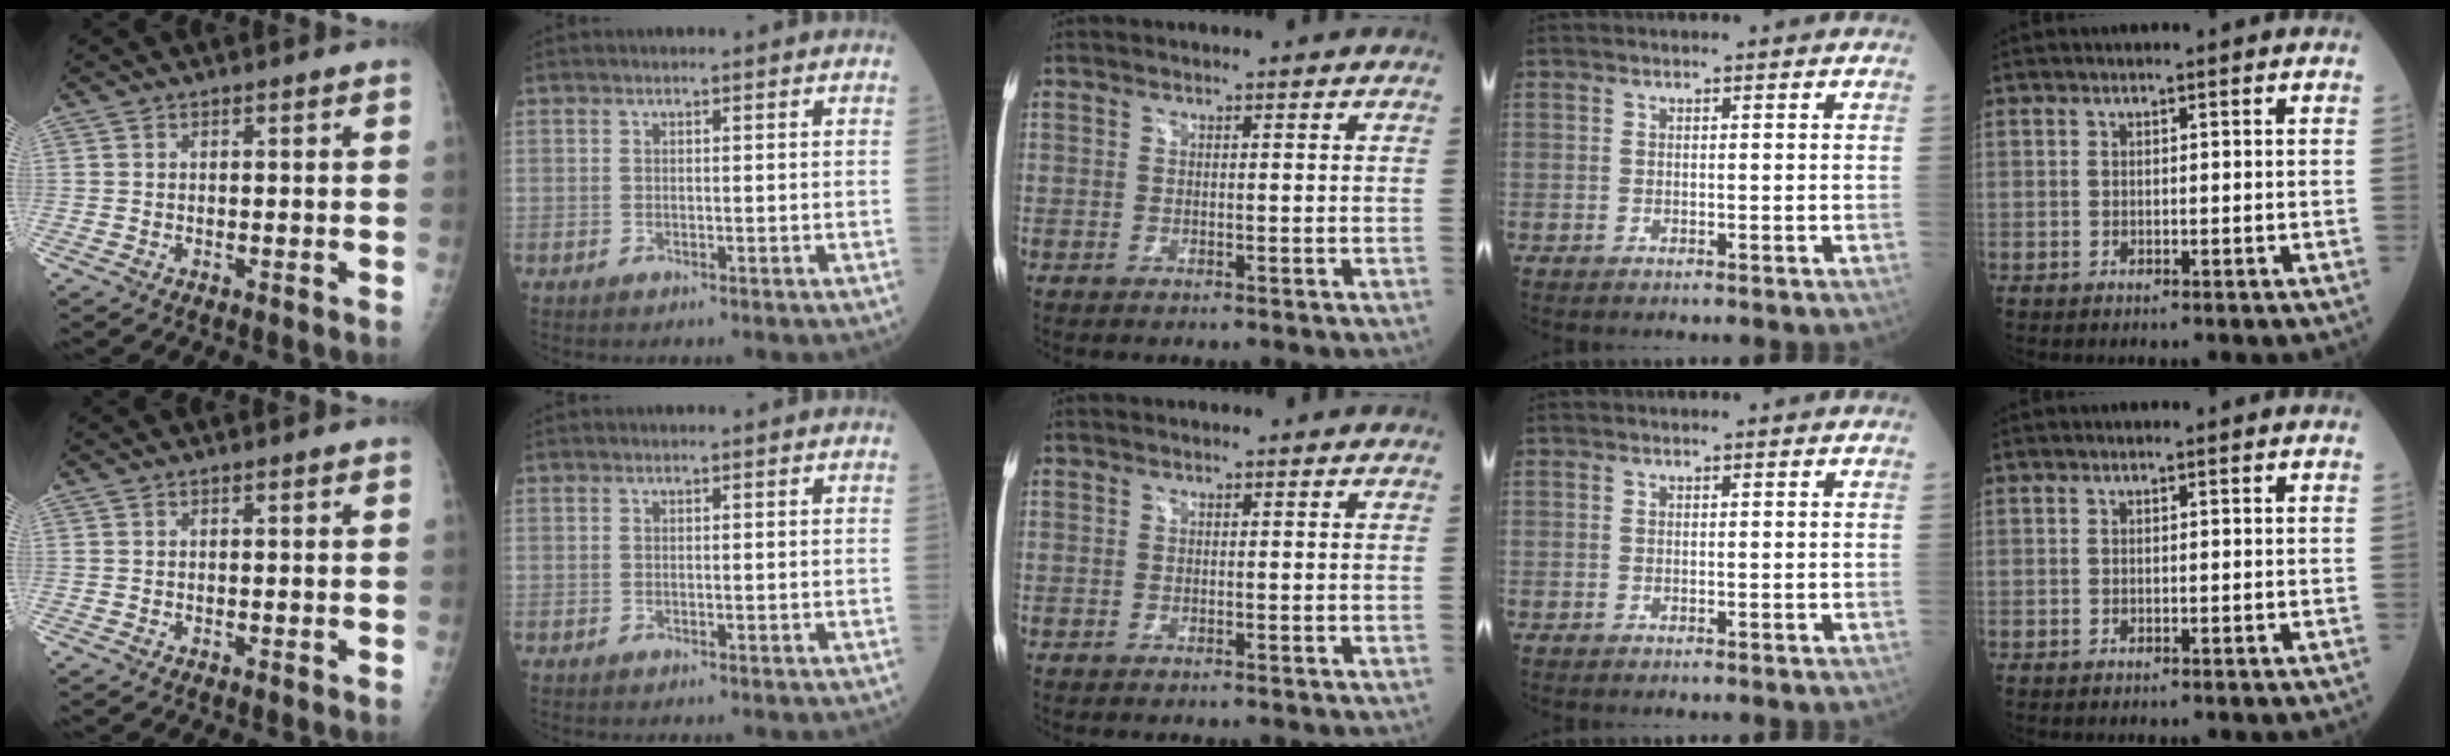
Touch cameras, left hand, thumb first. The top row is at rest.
{}